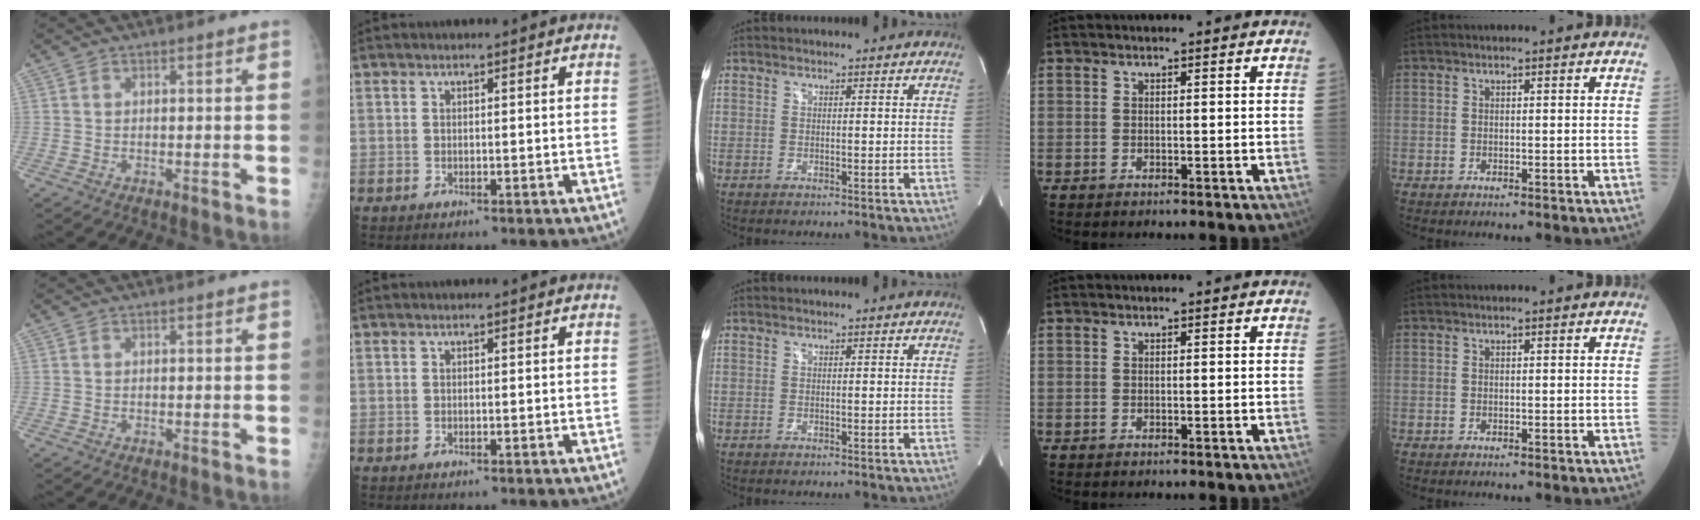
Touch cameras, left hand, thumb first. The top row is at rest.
{}